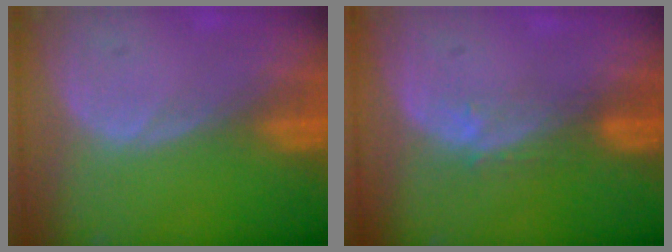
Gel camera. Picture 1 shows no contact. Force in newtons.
{"total": 2.9, "press": 2.4, "slide": 1.7}